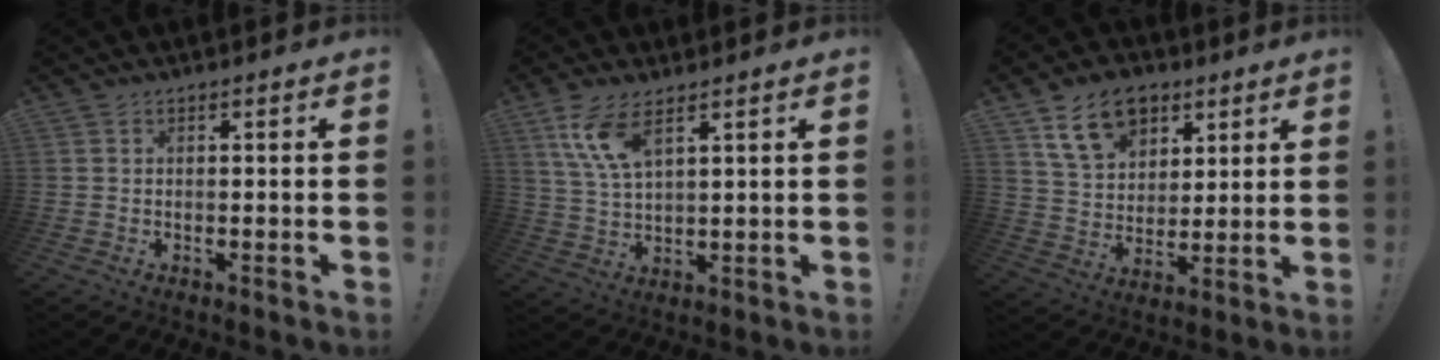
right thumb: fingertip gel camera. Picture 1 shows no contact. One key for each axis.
{"total": 9.6, "fx": 5.7, "fy": 3.4, "fz": 7.0, "tx": -0.145, "ty": -0.018, "tz": 0.106}
{"total": 14.7, "fx": 7.9, "fy": 10.2, "fz": 7.0, "tx": -0.103, "ty": -0.032, "tz": 0.151}